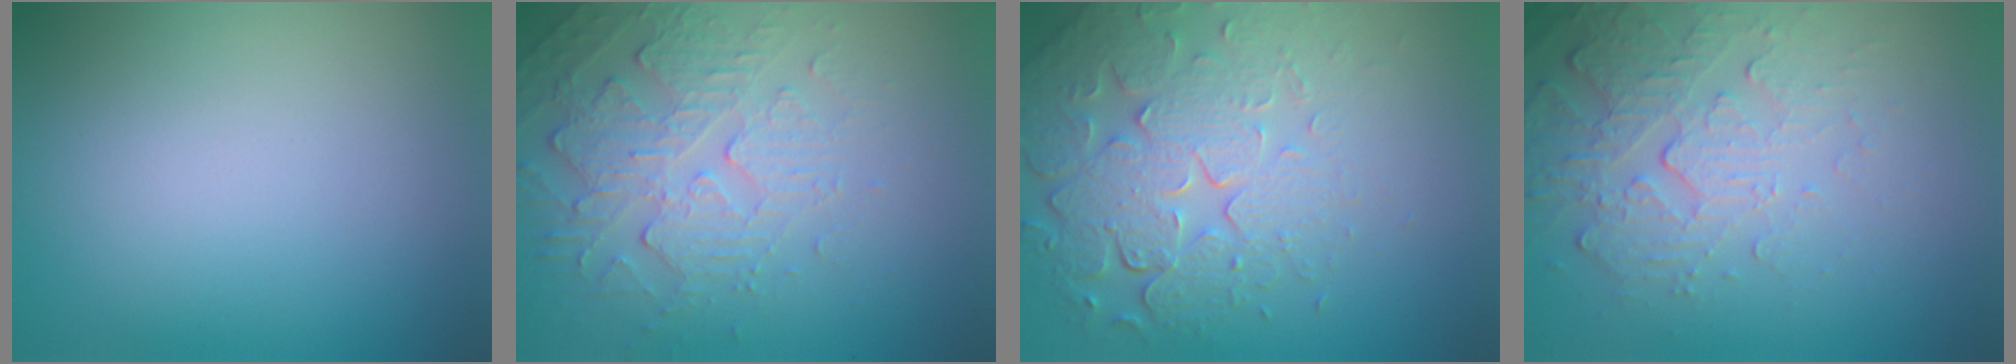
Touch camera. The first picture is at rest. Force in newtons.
{"total": 5.0, "press": 3.6, "slide": 3.5}
{"total": 8.1, "press": 5.8, "slide": 5.7}
{"total": 5.4, "press": 3.7, "slide": 4.0}